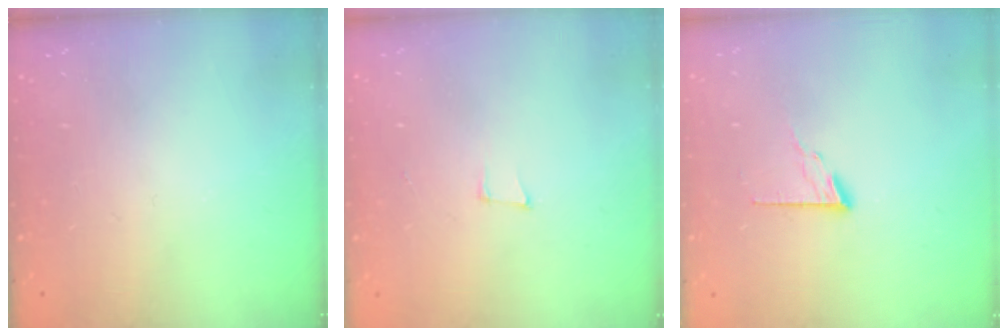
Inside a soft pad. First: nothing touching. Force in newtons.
{"total": 4.1, "press": 3.2, "slide": 2.7}
{"total": 7.4, "press": 7.4, "slide": 0.6}